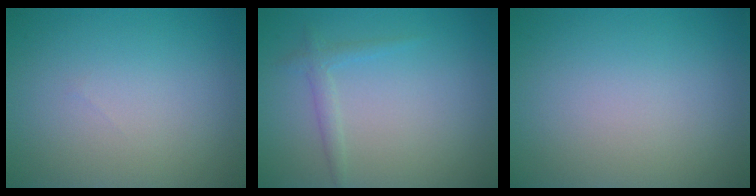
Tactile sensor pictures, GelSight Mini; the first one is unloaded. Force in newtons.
{"total": 1.3, "press": 1.3, "slide": 0.0}
{"total": 0.0}